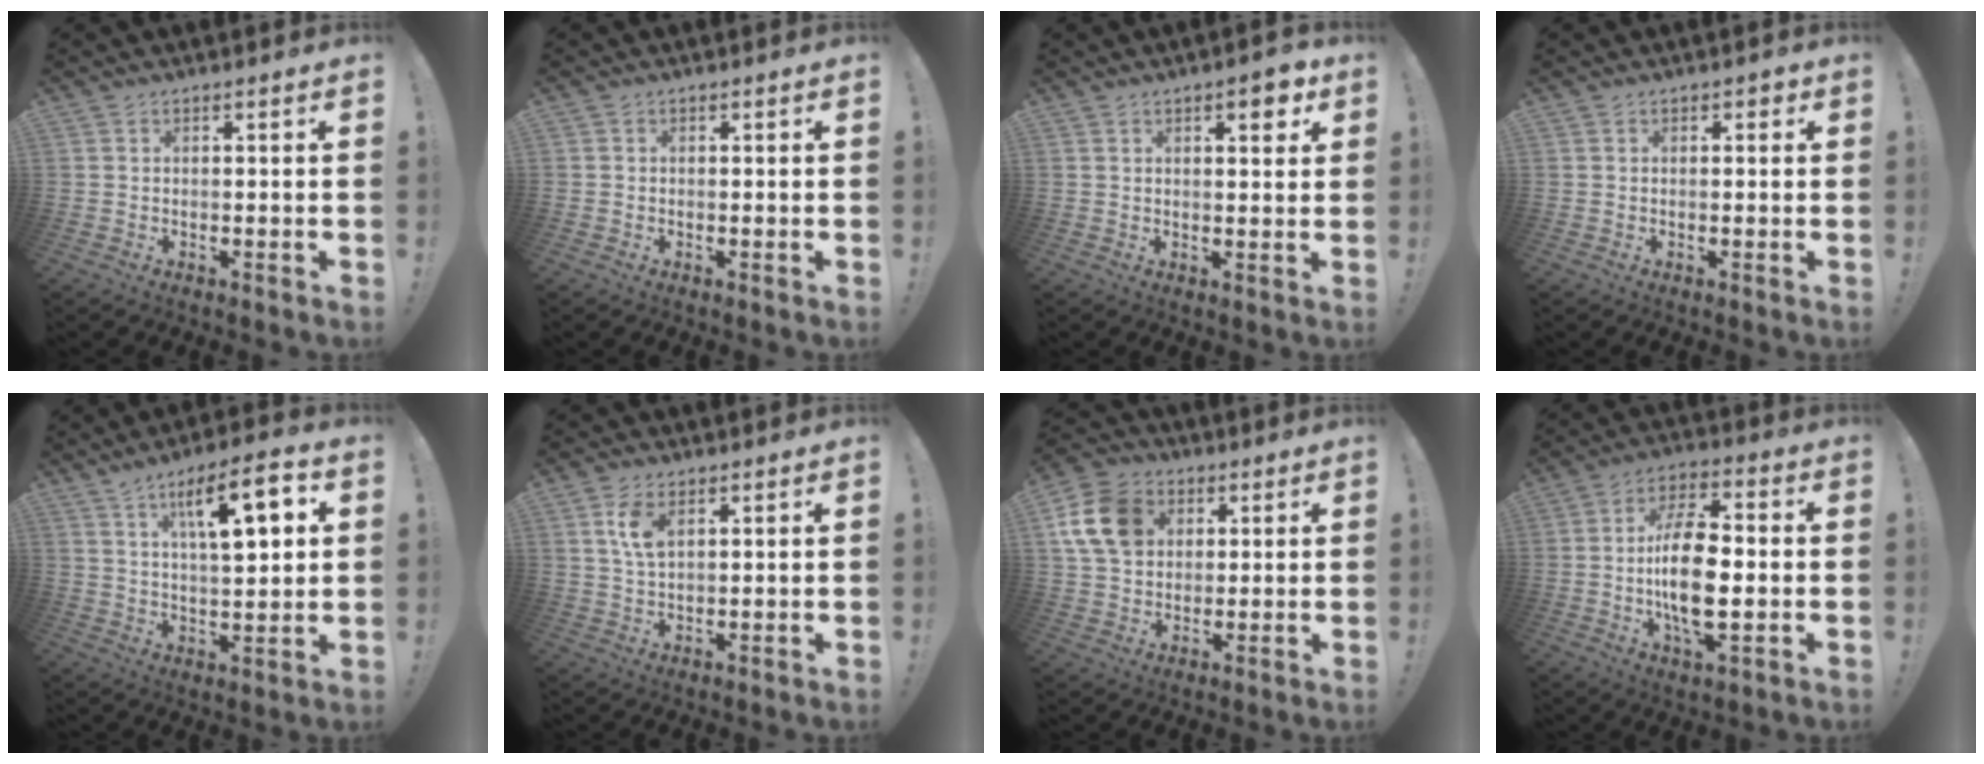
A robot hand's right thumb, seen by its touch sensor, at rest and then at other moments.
{"total": 0.9, "force": [-0.1, 0.9, 0.0], "torque": [0.001, 0.002, -0.003]}
{"total": 5.1, "force": [2.7, 1.7, 4.0], "torque": [-0.033, -0.016, 0.036]}
{"total": 0.9, "force": [0.2, 0.7, 0.4], "torque": [0.009, -0.002, -0.001]}
{"total": 14.7, "force": [5.8, 4.7, 12.7], "torque": [-0.189, -0.012, 0.085]}
{"total": 6.3, "force": [2.7, 3.1, 4.7], "torque": [-0.080, -0.012, 0.045]}
{"total": 14.4, "force": [4.6, 11.4, 7.6], "torque": [-0.116, -0.010, 0.094]}
{"total": 16.2, "force": [-1.7, 7.5, 14.3], "torque": [-0.269, -0.003, -0.038]}